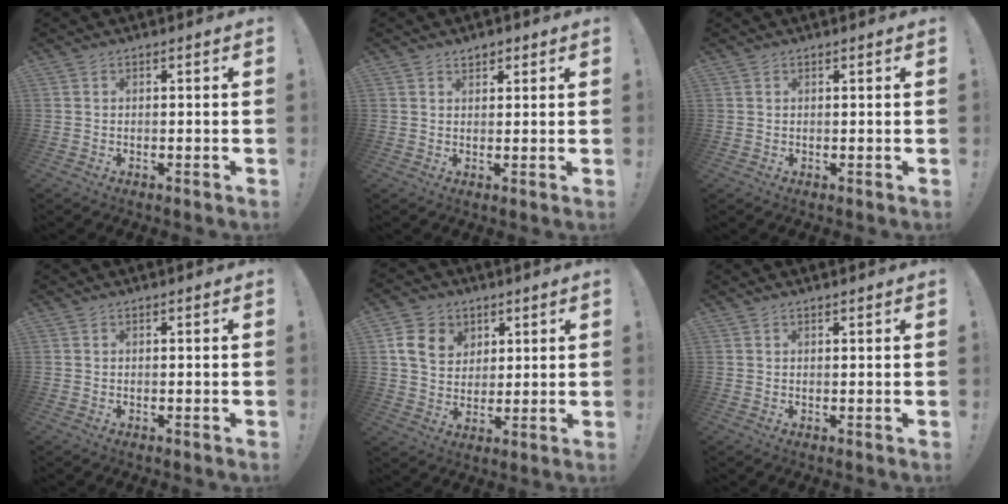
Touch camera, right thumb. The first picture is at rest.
{"total": 2.0, "force": [1.4, 1.4, 0.6], "torque": [-0.004, -0.004, 0.024]}
{"total": 1.0, "force": [0.6, 0.8, 0.0], "torque": [-0.001, -0.001, 0.010]}
{"total": 0.0}
{"total": 11.0, "force": [4.9, 8.7, 4.4], "torque": [-0.077, -0.013, 0.101]}
{"total": 0.9, "force": [0.9, 0.1, 0.0], "torque": [0.008, -0.004, 0.016]}